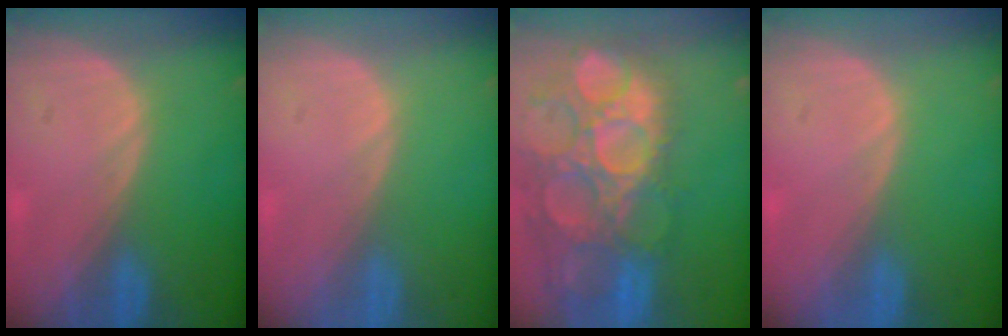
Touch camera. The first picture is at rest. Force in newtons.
{"total": 0.0}
{"total": 15.4, "press": 12.7, "slide": 8.7}
{"total": 0.0}